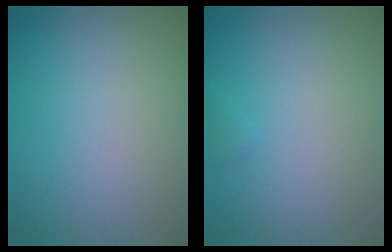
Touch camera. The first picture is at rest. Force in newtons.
{"total": 0.5, "press": 0.5, "slide": 0.0}